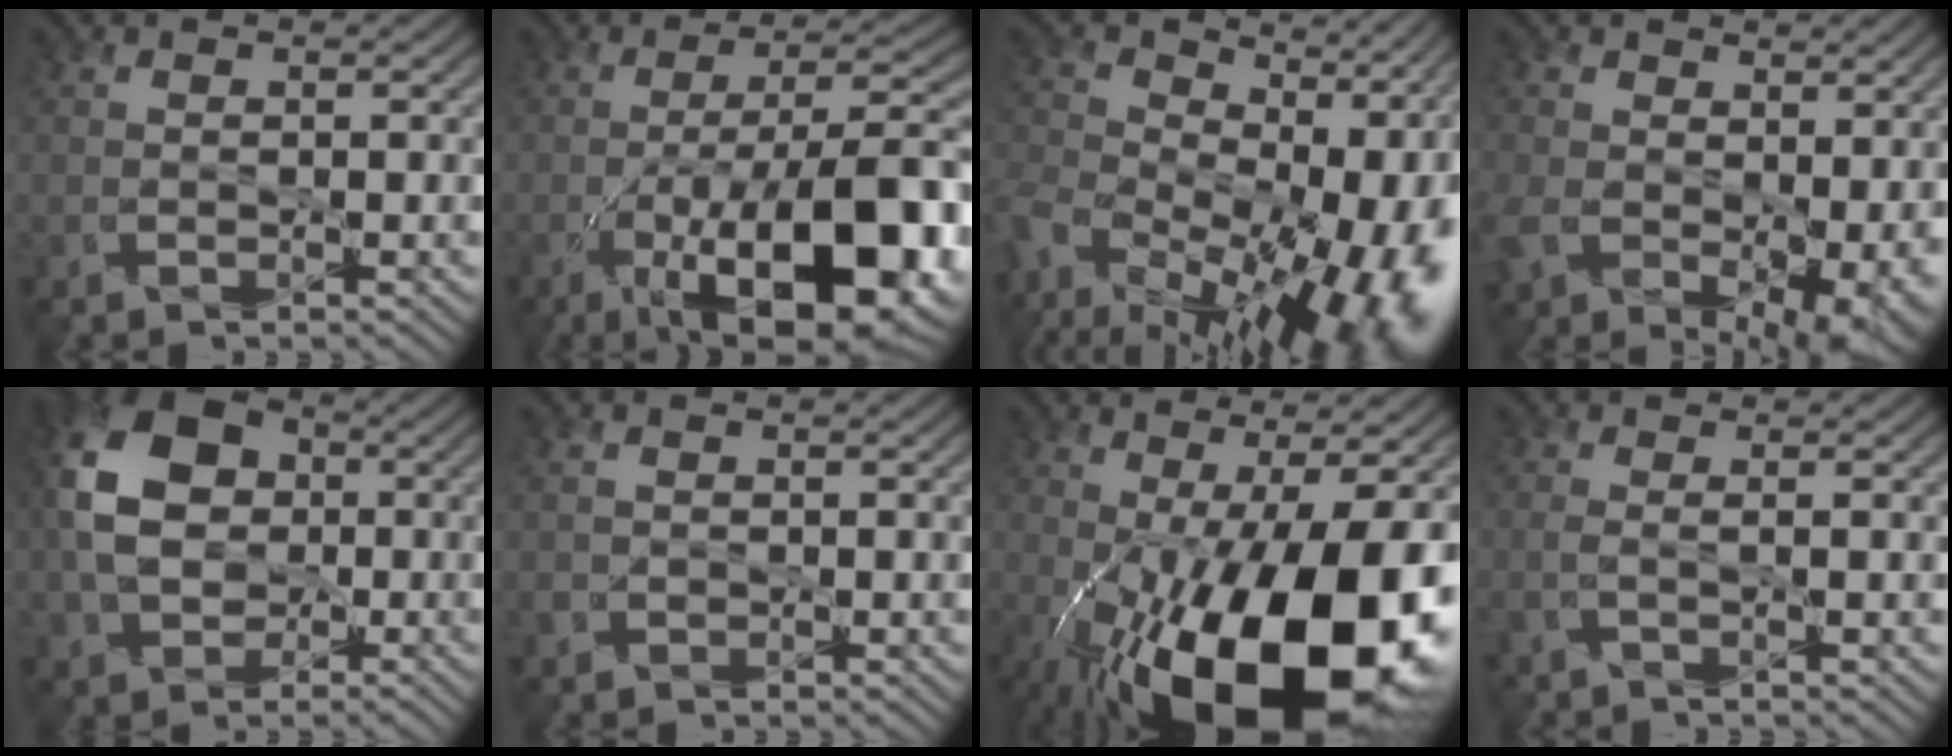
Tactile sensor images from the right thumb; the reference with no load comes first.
{"total": 18.0, "force": [-7.9, 6.9, 14.6], "torque": [-0.210, -0.003, -0.120]}
{"total": 19.3, "force": [-6.4, 13.2, 12.5], "torque": [-0.195, -0.002, -0.070]}
{"total": 11.0, "force": [-1.2, 7.4, 8.0], "torque": [-0.184, -0.039, -0.002]}
{"total": 12.1, "force": [0.2, 9.4, 7.6], "torque": [-0.173, 0.003, 0.001]}
{"total": 0.9, "force": [-0.2, 0.8, -0.3], "torque": [0.009, 0.002, -0.008]}
{"total": 20.0, "force": [-6.8, 9.5, 16.3], "torque": [-0.281, -0.053, -0.082]}
{"total": 0.9, "force": [-0.3, 0.0, 0.9], "torque": [-0.017, 0.003, -0.016]}